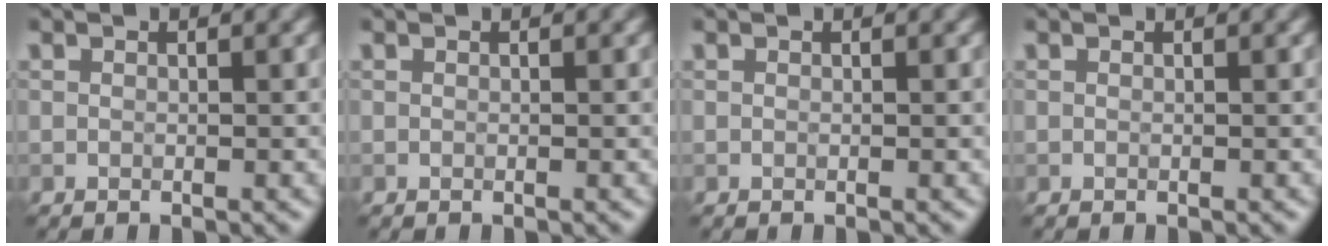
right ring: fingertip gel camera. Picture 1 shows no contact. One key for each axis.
{"total": 0.0}
{"total": 0.0}
{"total": 0.0}